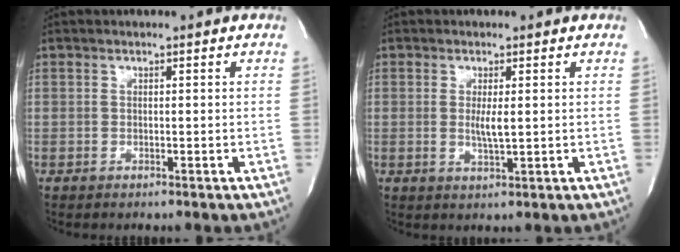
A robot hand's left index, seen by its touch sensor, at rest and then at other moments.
{"total": 2.6, "force": [0.1, 0.2, 2.6], "torque": [-0.055, -0.009, 0.003]}